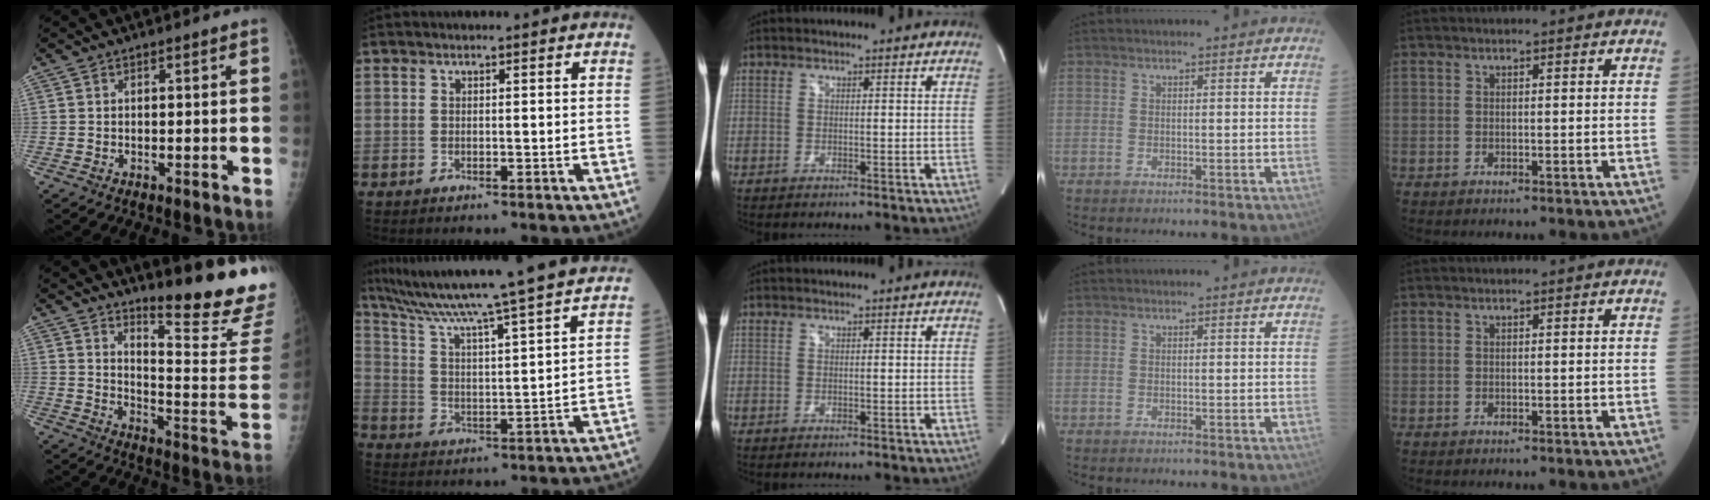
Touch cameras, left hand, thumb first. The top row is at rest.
{"thumb": {"total": 19.2, "force": [16.3, 1.2, 10.0], "torque": [-0.117, -0.182, 0.218]}, "index": {"total": 26.1, "force": [22.9, -2.3, 12.3], "torque": [-0.212, -0.043, 0.322]}}